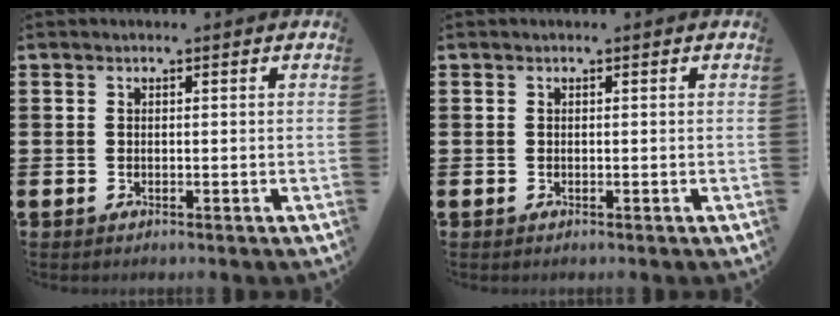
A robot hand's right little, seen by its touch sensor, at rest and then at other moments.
{"total": 0.0}